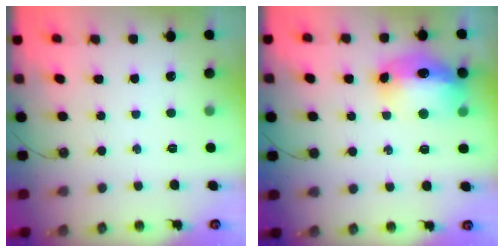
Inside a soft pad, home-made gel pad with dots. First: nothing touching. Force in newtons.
{"total": 15.3, "press": 15.2, "slide": 1.4}